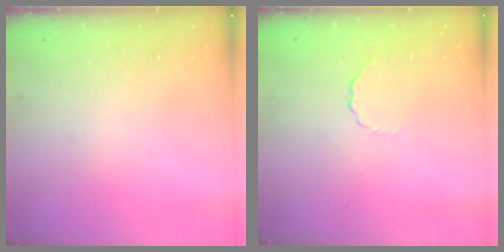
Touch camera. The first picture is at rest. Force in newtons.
{"total": 2.4, "press": 2.2, "slide": 0.9}